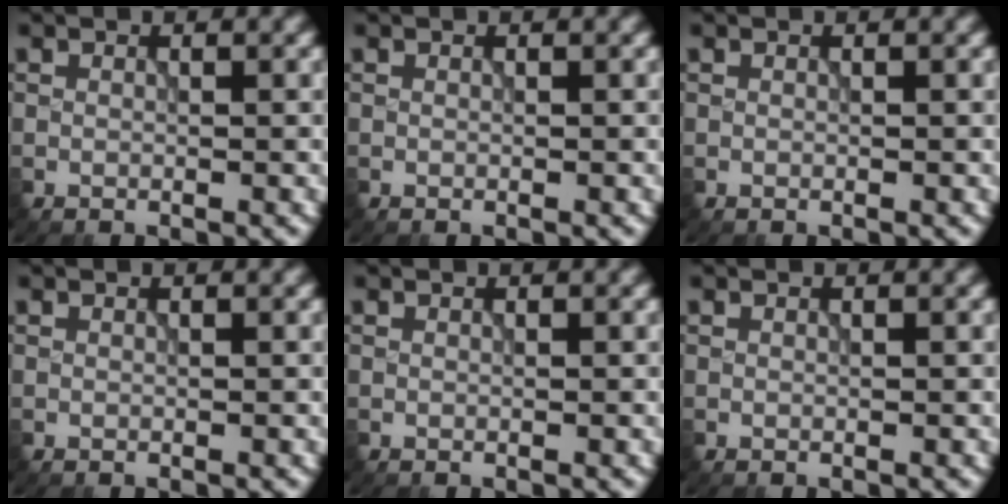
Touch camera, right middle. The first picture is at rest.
{"total": 0.0}
{"total": 0.0}
{"total": 0.0}
{"total": 0.0}
{"total": 0.0}